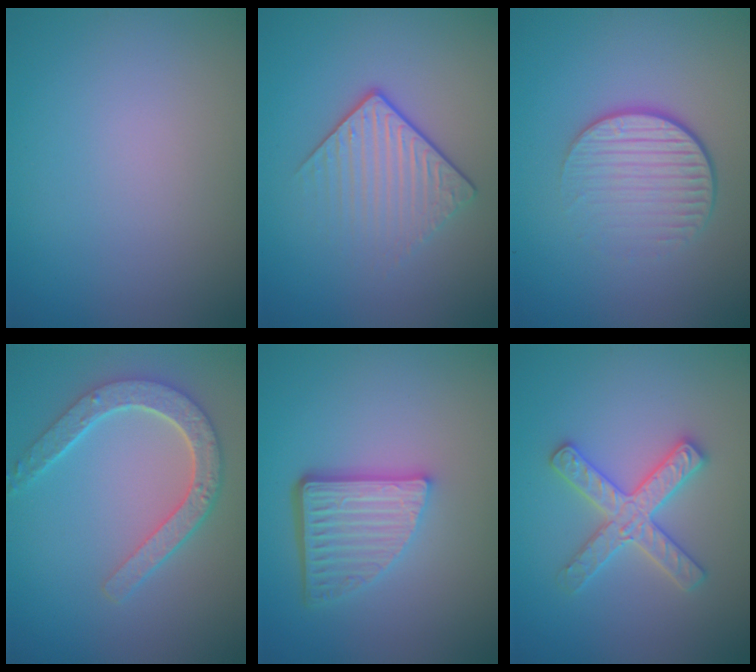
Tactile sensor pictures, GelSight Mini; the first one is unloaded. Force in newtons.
{"total": 4.2, "press": 2.6, "slide": 3.3}
{"total": 4.4, "press": 2.7, "slide": 3.5}
{"total": 4.6, "press": 3.8, "slide": 2.7}
{"total": 5.0, "press": 3.6, "slide": 3.6}
{"total": 3.1, "press": 3.1, "slide": 0.4}